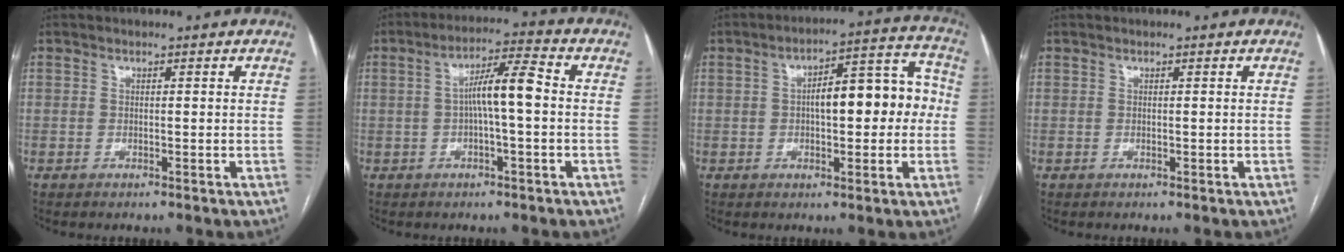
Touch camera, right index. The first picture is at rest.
{"total": 7.2, "force": [-0.2, 0.7, 7.2], "torque": [-0.128, 0.020, -0.005]}
{"total": 11.3, "force": [0.0, 4.1, 10.6], "torque": [-0.145, 0.047, 0.003]}
{"total": 0.0}